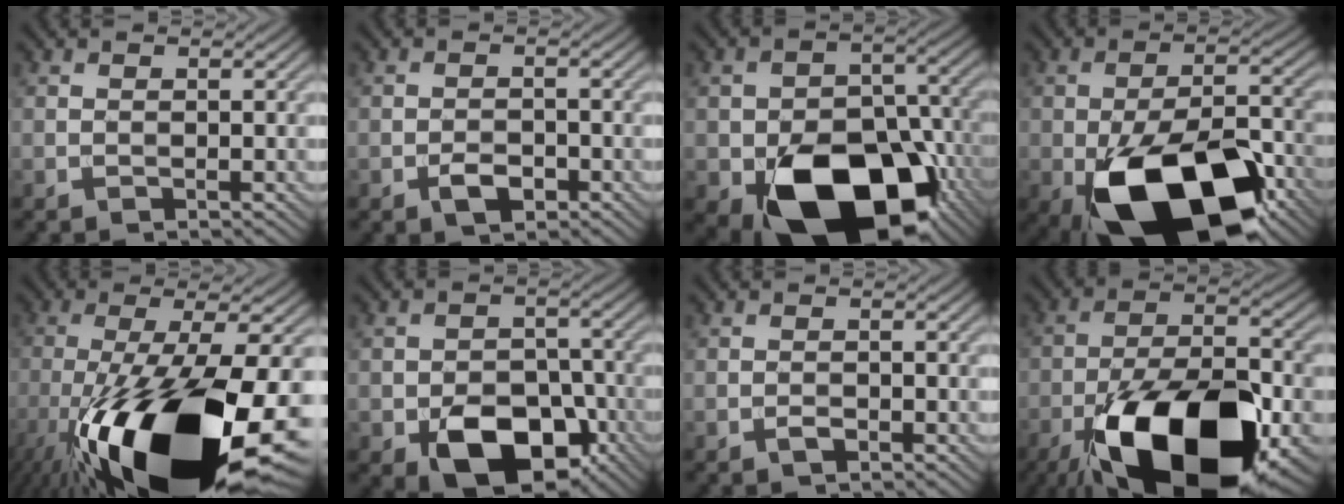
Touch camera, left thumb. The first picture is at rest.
{"total": 2.2, "force": [-1.3, 1.2, 1.4], "torque": [-0.027, 0.002, -0.023]}
{"total": 17.7, "force": [-8.4, 11.5, 10.5], "torque": [-0.154, -0.040, -0.130]}
{"total": 18.8, "force": [-9.6, 9.3, 13.3], "torque": [-0.223, -0.029, -0.155]}
{"total": 21.1, "force": [-9.2, 6.4, 17.9], "torque": [-0.329, -0.056, -0.138]}
{"total": 9.8, "force": [-5.0, 6.2, 5.8], "torque": [-0.097, -0.016, -0.079]}
{"total": 1.0, "force": [-0.6, 0.4, 0.7], "torque": [-0.013, 0.004, -0.011]}
{"total": 20.9, "force": [-11.5, 8.7, 15.1], "torque": [-0.275, -0.034, -0.184]}